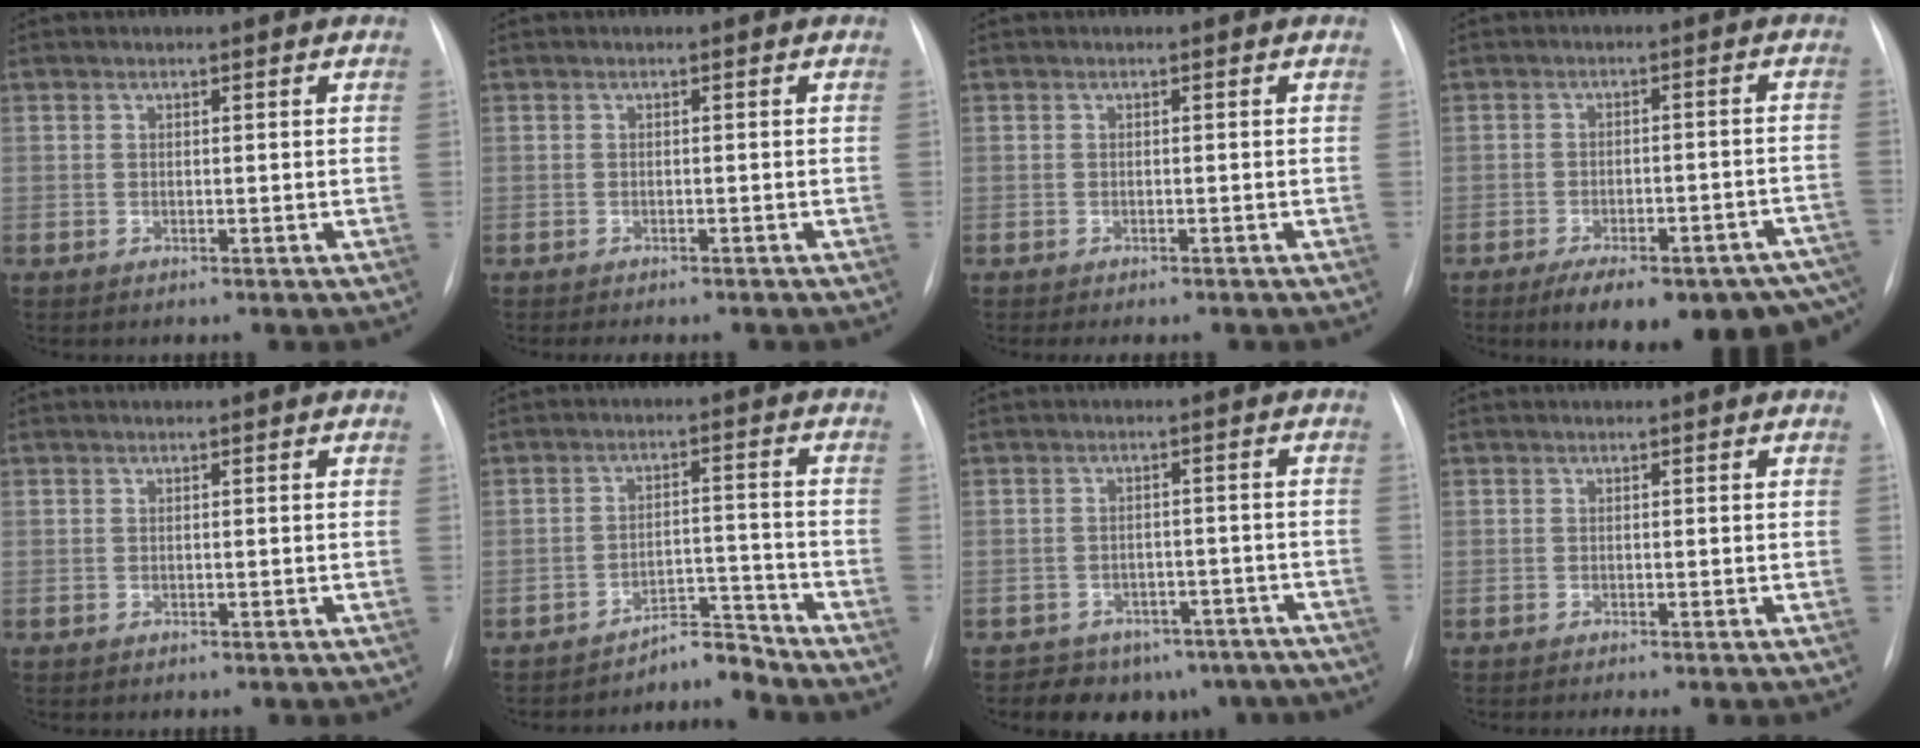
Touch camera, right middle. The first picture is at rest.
{"total": 4.4, "force": [-3.7, 1.3, 1.9], "torque": [-0.023, -0.005, -0.039]}
{"total": 2.9, "force": [-2.5, 0.8, 1.4], "torque": [-0.016, -0.005, -0.024]}
{"total": 19.6, "force": [-14.2, 5.5, 12.3], "torque": [-0.112, 0.016, -0.172]}
{"total": 0.0}
{"total": 4.4, "force": [-4.4, -0.2, -0.7], "torque": [0.021, 0.016, -0.066]}
{"total": 10.6, "force": [-8.3, 6.4, 1.8], "torque": [-0.007, 0.023, -0.089]}
{"total": 1.2, "force": [-0.9, -0.2, 0.8], "torque": [-0.009, -0.001, -0.011]}